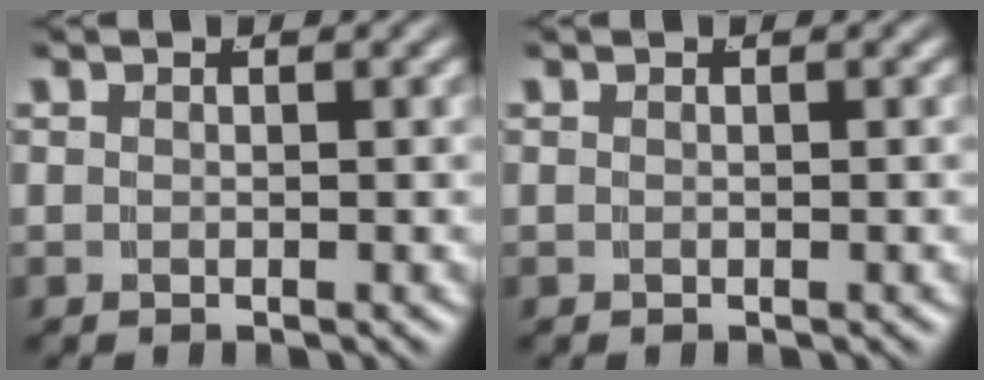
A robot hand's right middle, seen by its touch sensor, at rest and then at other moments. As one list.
[{"total": 0.0}]